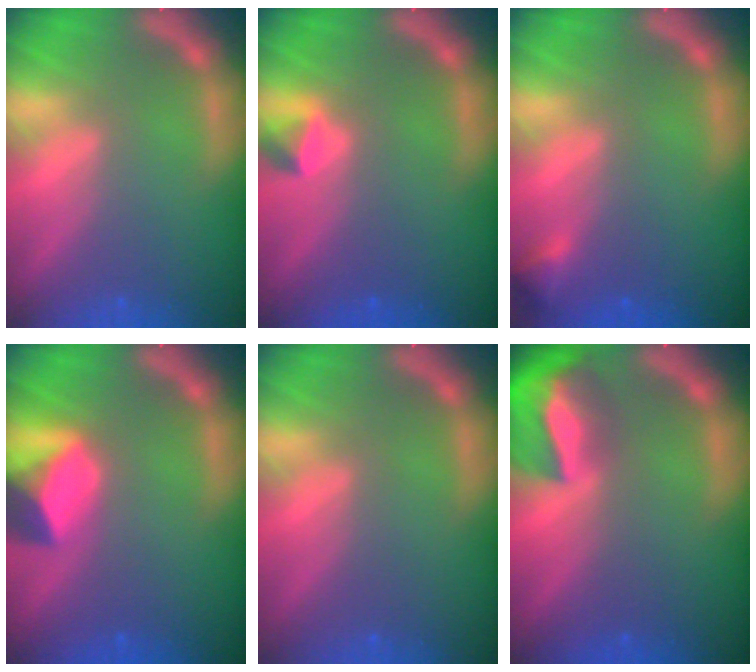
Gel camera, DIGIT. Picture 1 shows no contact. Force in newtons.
{"total": 1.4}
{"total": 1.4}
{"total": 5.4}
{"total": 0.0}
{"total": 9.0}